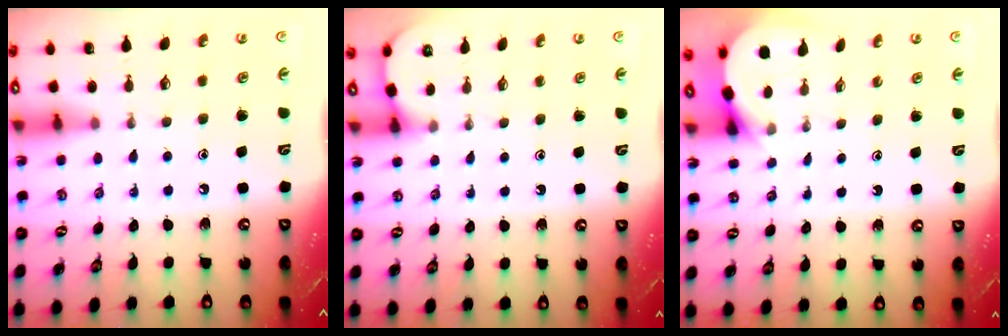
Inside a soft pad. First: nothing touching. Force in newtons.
{"total": 2.5, "press": 2.5, "slide": 0.2}
{"total": 3.3, "press": 3.3, "slide": 0.2}